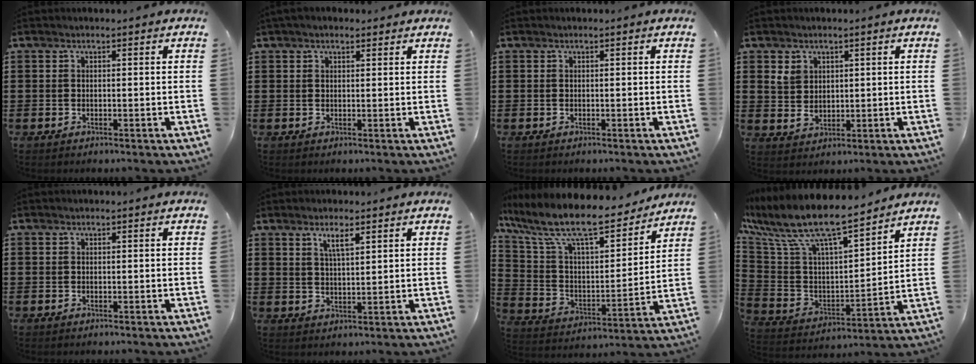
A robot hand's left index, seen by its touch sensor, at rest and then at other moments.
{"total": 1.6, "force": [1.1, 0.8, 0.8], "torque": [-0.017, 0.007, 0.021]}
{"total": 0.0}
{"total": 3.3, "force": [1.7, 2.6, 1.2], "torque": [-0.033, 0.010, 0.031]}
{"total": 0.0}
{"total": 3.5, "force": [2.3, 0.9, 2.5], "torque": [-0.046, 0.001, 0.039]}
{"total": 12.4, "force": [10.1, 2.1, 6.8], "torque": [-0.172, -0.062, 0.175]}
{"total": 10.5, "force": [8.5, 2.1, 5.7], "torque": [-0.148, -0.060, 0.146]}